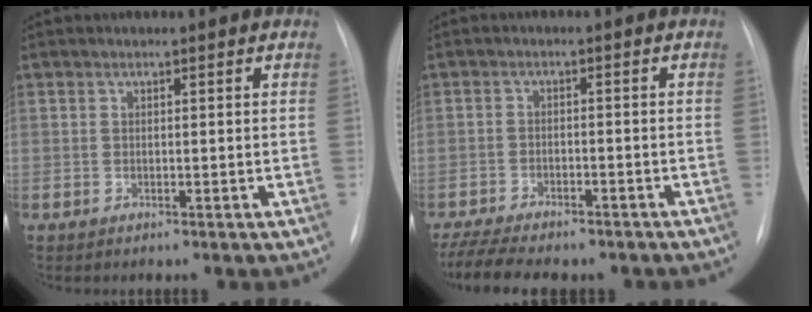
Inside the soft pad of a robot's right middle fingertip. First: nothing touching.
{"total": 13.7, "force": [-11.4, 4.2, 6.4], "torque": [-0.132, -0.007, -0.160]}